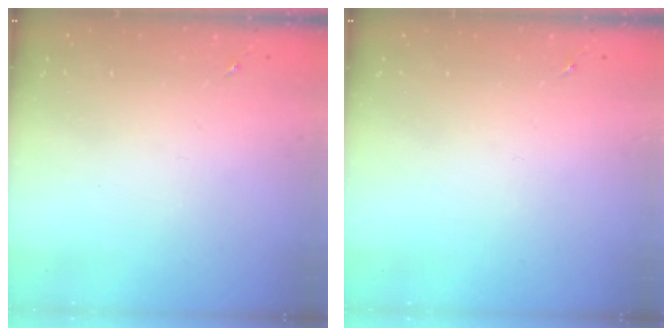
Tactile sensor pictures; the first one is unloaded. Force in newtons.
{"total": 0.0}